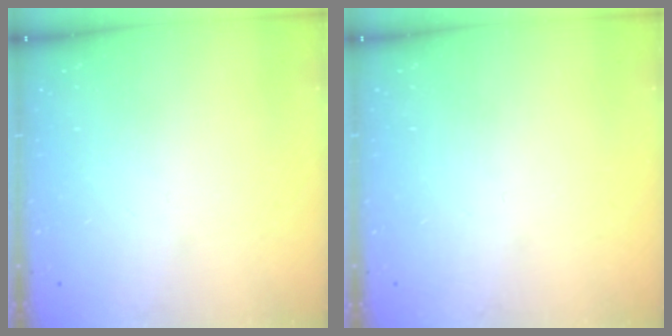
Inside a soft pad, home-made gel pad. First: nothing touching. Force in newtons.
{"total": 0.0}